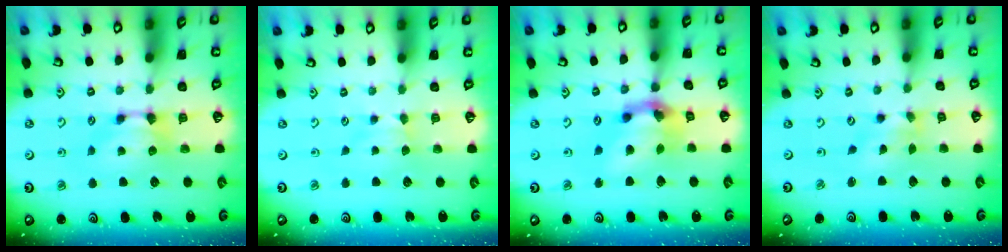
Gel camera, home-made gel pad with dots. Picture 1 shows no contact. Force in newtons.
{"total": 1.7, "press": 1.6, "slide": 0.5}
{"total": 6.6, "press": 6.2, "slide": 2.4}
{"total": 1.5, "press": 1.0, "slide": 1.1}